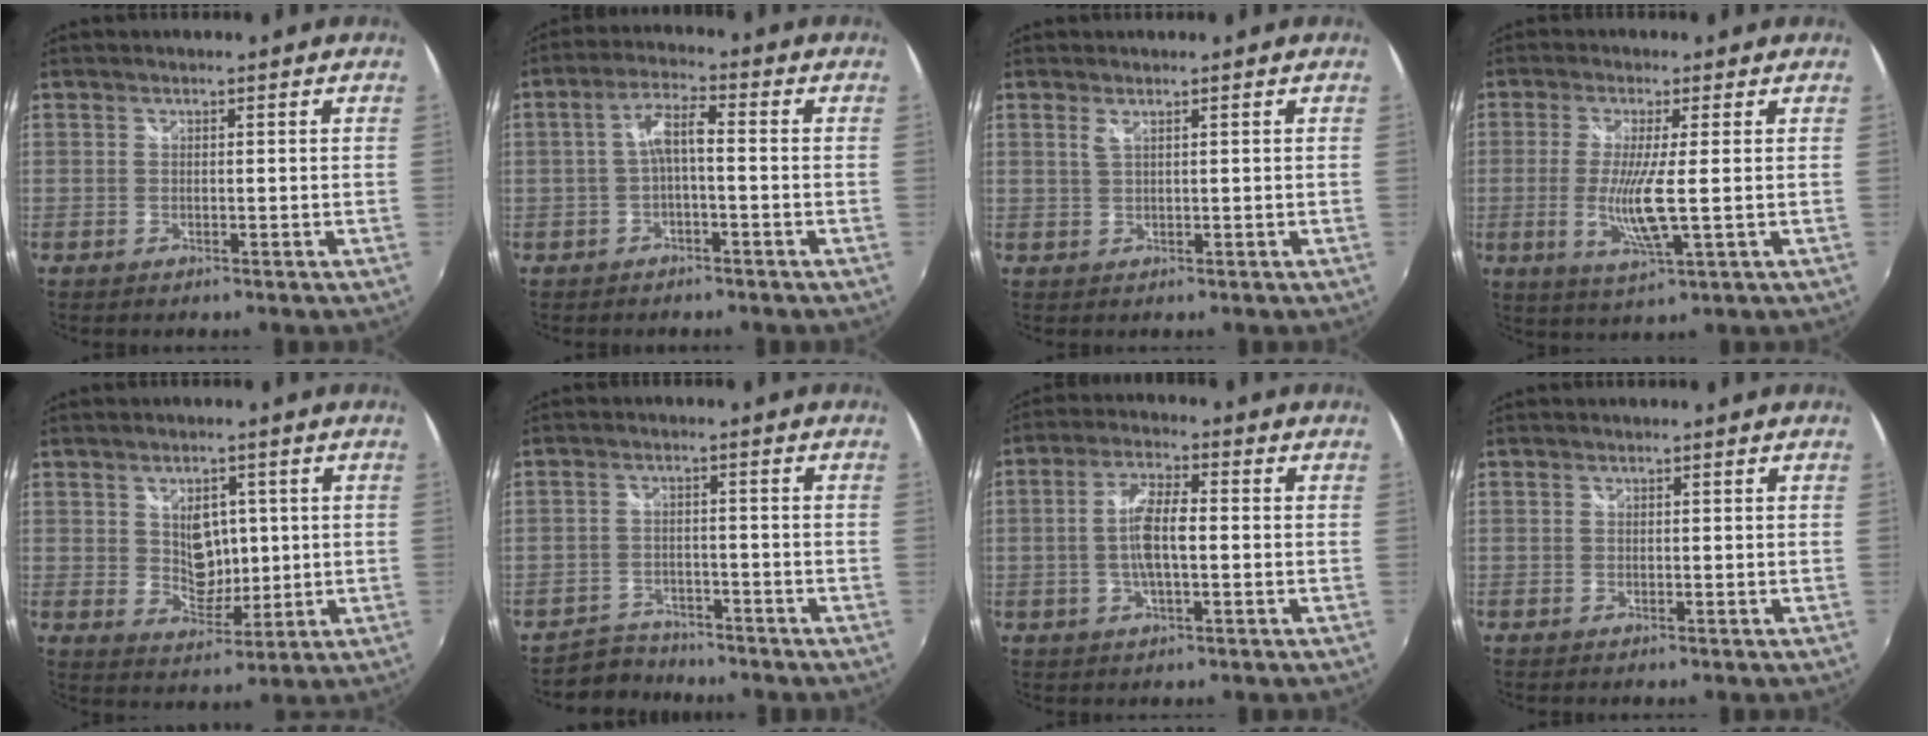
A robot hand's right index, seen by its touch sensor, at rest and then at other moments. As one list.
[{"total": 4.9, "force": [-1.0, 1.0, 4.6], "torque": [-0.096, 0.013, -0.019]}, {"total": 1.0, "force": [0.5, -0.1, 0.8], "torque": [-0.016, 0.001, 0.011]}, {"total": 7.6, "force": [-0.8, 0.0, 7.6], "torque": [-0.155, -0.017, -0.017]}, {"total": 7.2, "force": [1.3, 5.0, 4.9], "torque": [-0.074, -0.002, 0.032]}, {"total": 4.9, "force": [-4.3, 2.3, -0.4], "torque": [-0.010, 0.012, -0.077]}, {"total": 7.2, "force": [-0.7, 2.1, 6.9], "torque": [-0.134, 0.006, -0.014]}, {"total": 0.0}]